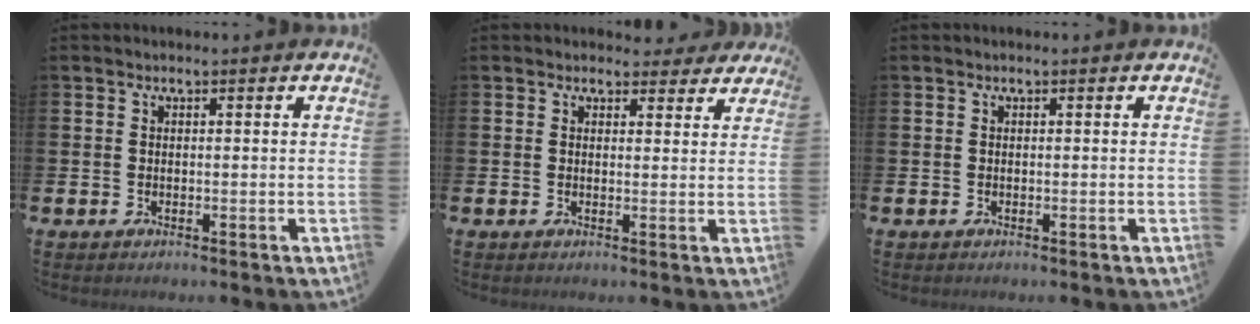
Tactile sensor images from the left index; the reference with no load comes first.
{"total": 2.6, "force": [2.3, 1.2, 0.2], "torque": [0.006, -0.013, 0.036]}
{"total": 0.0}